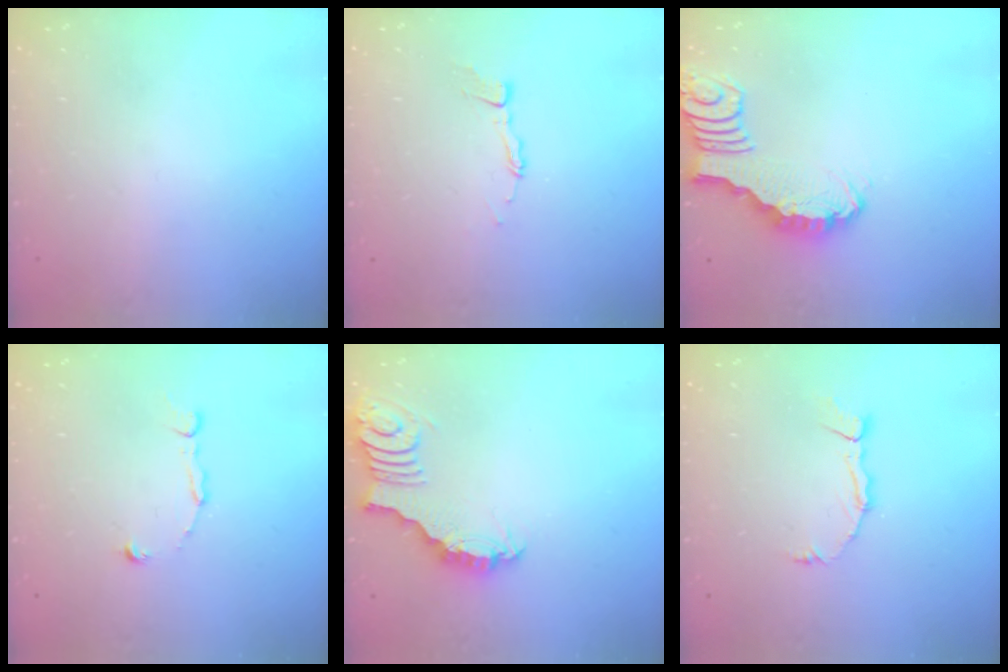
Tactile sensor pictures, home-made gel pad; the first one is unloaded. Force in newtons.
{"total": 3.3, "press": 3.3, "slide": 0.4}
{"total": 2.7, "press": 2.7, "slide": 0.4}
{"total": 2.8, "press": 2.8, "slide": 0.2}
{"total": 3.0, "press": 3.0, "slide": 0.0}
{"total": 3.6, "press": 3.6, "slide": 0.2}